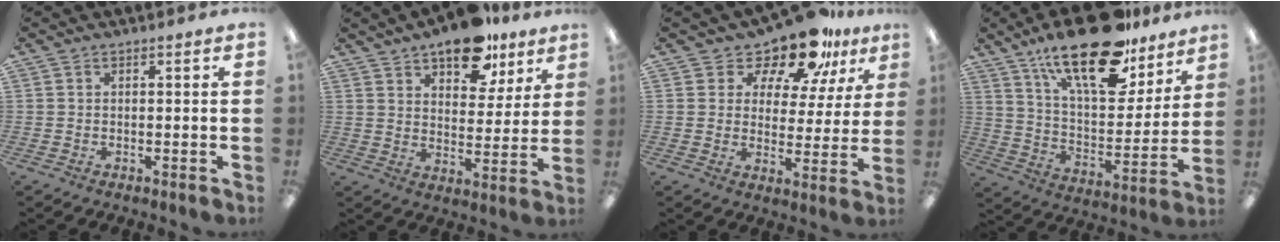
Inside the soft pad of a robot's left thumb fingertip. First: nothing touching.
{"total": 14.2, "force": [10.4, 6.7, 7.0], "torque": [-0.088, -0.055, 0.181]}
{"total": 13.7, "force": [11.1, 5.7, 5.6], "torque": [-0.104, -0.072, 0.198]}
{"total": 23.4, "force": [16.3, 9.2, 14.1], "torque": [-0.226, -0.096, 0.278]}